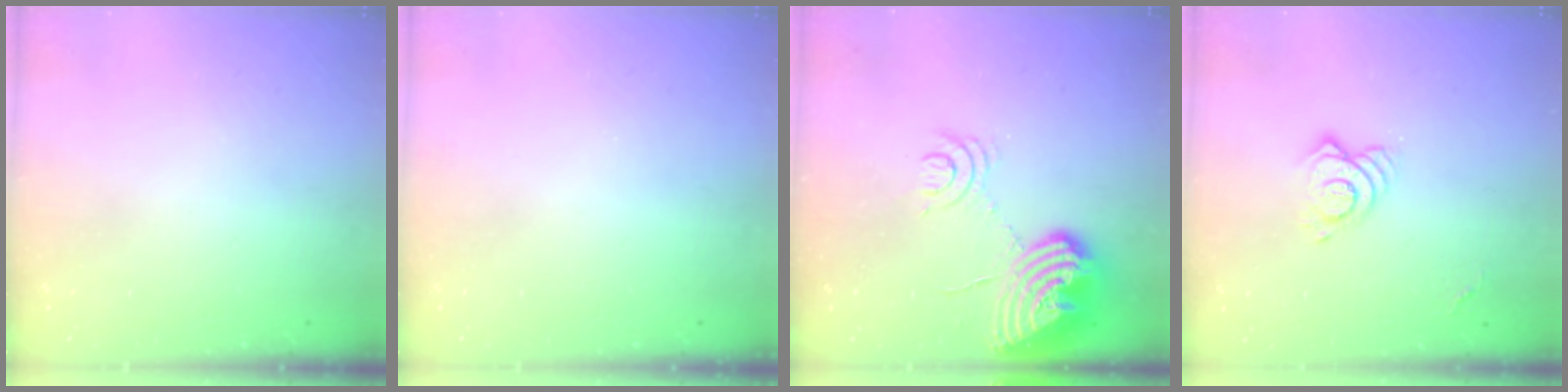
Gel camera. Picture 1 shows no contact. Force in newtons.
{"total": 0.0}
{"total": 17.2, "press": 17.1, "slide": 2.0}
{"total": 8.3, "press": 8.3, "slide": 0.8}